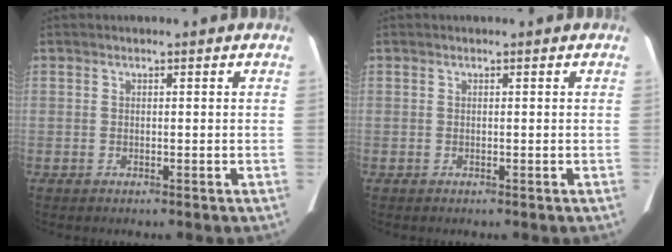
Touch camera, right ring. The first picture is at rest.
{"total": 0.0}